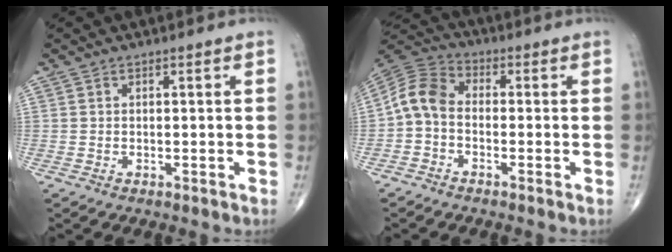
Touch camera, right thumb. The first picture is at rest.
{"total": 7.1, "force": [-1.3, 4.8, 5.0], "torque": [-0.091, 0.026, -0.044]}